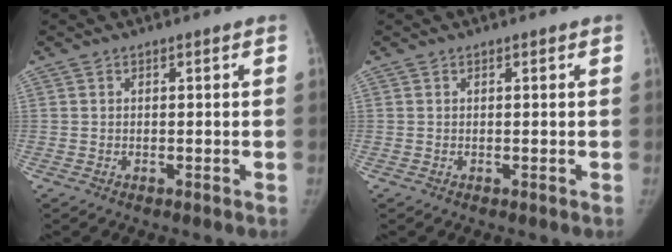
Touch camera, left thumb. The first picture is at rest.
{"total": 0.0}